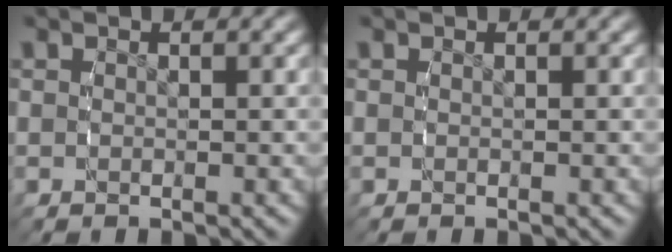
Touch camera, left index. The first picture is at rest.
{"total": 0.0}